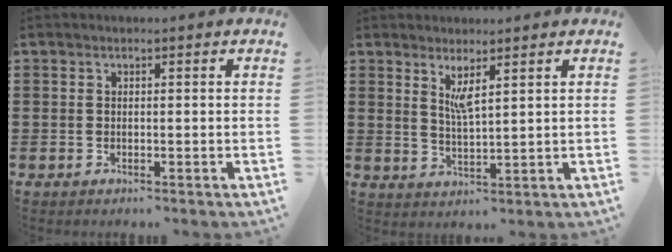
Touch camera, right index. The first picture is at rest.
{"total": 2.6, "force": [1.8, 0.5, 1.9], "torque": [-0.041, 0.002, 0.031]}